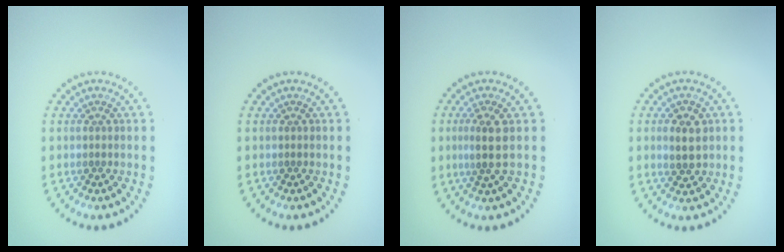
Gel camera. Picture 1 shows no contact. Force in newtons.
{"total": 0.0}
{"total": 2.4, "press": 2.1, "slide": 1.2}
{"total": 2.7, "press": 2.6, "slide": 0.5}